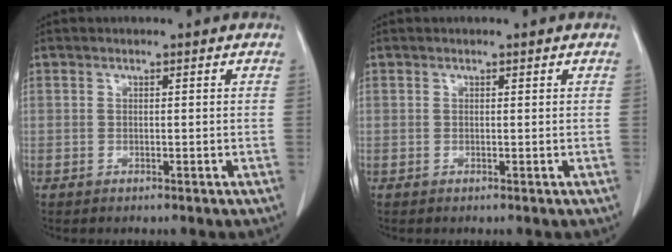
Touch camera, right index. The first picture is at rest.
{"total": 0.0}